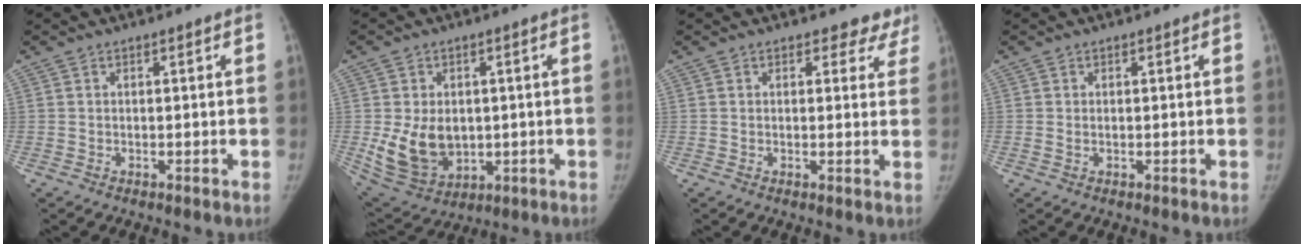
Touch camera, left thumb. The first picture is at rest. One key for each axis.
{"total": 11.6, "fx": -0.4, "fy": 8.5, "fz": 7.8, "tx": -0.117, "ty": -0.013, "tz": 0.017}
{"total": 4.5, "fx": 3.8, "fy": 2.5, "fz": 0.2, "tx": 0.041, "ty": -0.019, "tz": 0.022}
{"total": 0.7, "fx": 0.0, "fy": 0.4, "fz": 0.5, "tx": -0.015, "ty": 0.004, "tz": 0.001}